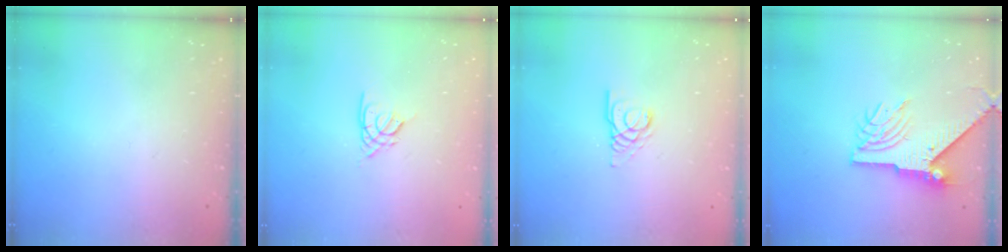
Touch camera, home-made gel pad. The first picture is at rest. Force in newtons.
{"total": 2.2, "press": 2.1, "slide": 0.5}
{"total": 4.1, "press": 4.1, "slide": 0.4}
{"total": 8.7, "press": 8.6, "slide": 1.2}